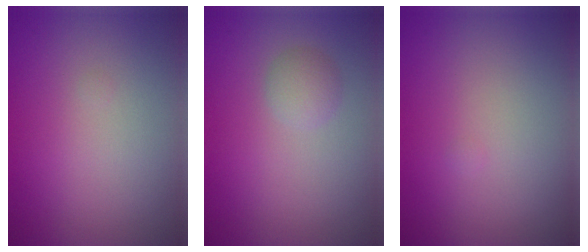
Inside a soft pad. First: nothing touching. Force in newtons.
{"total": 1.6, "press": 1.6, "slide": 0.0}
{"total": 0.0}